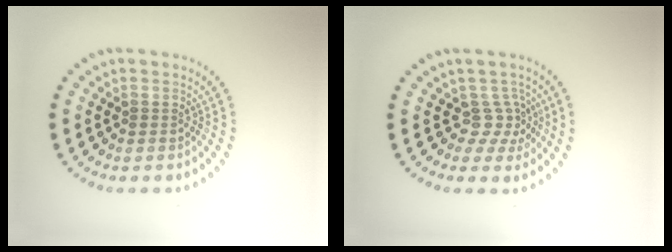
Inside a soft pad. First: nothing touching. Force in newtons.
{"total": 2.2, "press": 1.6, "slide": 1.6}